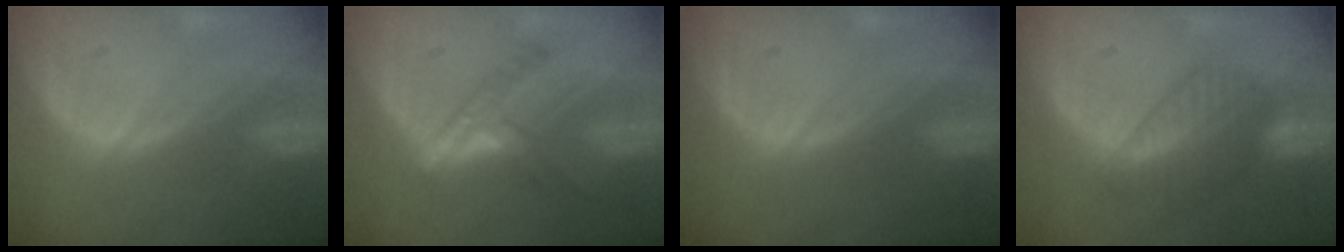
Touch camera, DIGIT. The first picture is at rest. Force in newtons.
{"total": 5.1, "press": 5.1, "slide": 0.4}
{"total": 0.0}
{"total": 7.0, "press": 6.0, "slide": 3.5}